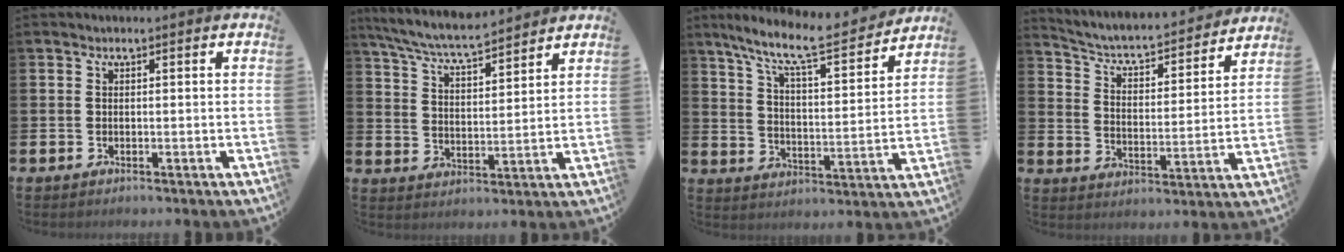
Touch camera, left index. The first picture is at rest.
{"total": 7.0, "force": [6.7, 0.5, 2.1], "torque": [-0.066, -0.039, 0.117]}
{"total": 9.5, "force": [8.4, 1.2, 4.3], "torque": [-0.113, -0.055, 0.141]}
{"total": 5.0, "force": [4.5, 1.3, 1.7], "torque": [-0.064, -0.041, 0.067]}